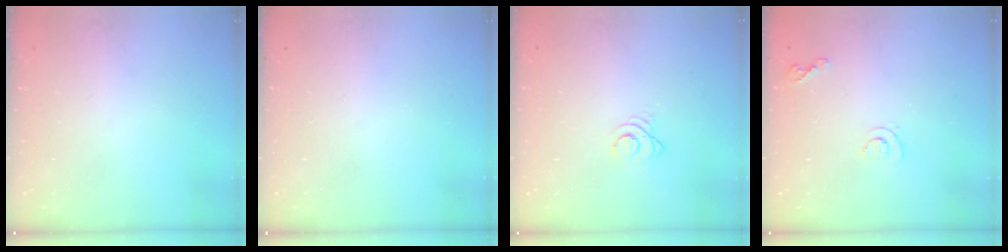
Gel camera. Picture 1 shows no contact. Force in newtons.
{"total": 0.0}
{"total": 2.7, "press": 2.7, "slide": 0.3}
{"total": 6.2, "press": 6.2, "slide": 0.5}